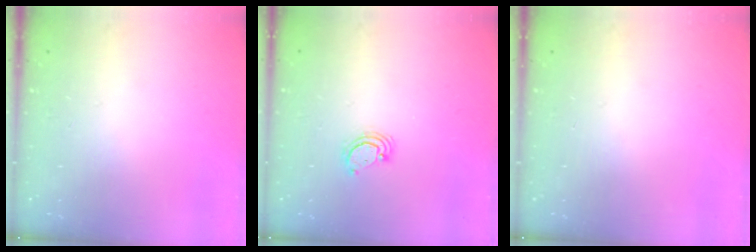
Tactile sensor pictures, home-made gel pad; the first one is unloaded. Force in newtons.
{"total": 2.6, "press": 2.6, "slide": 0.3}
{"total": 0.0}